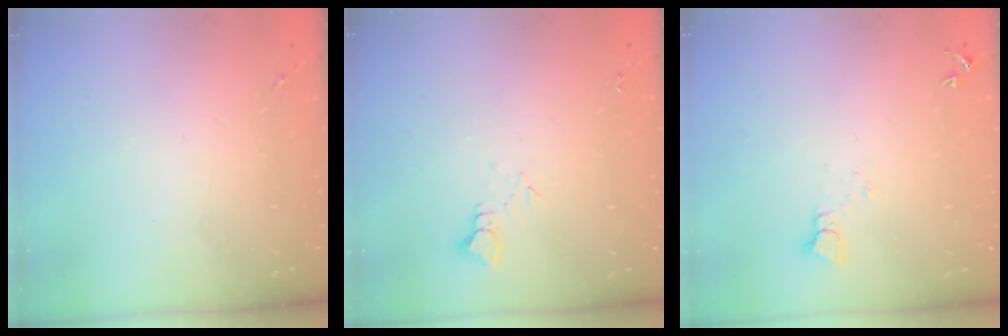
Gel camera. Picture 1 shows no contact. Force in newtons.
{"total": 4.2, "press": 4.2, "slide": 0.4}
{"total": 3.7, "press": 3.7, "slide": 0.1}